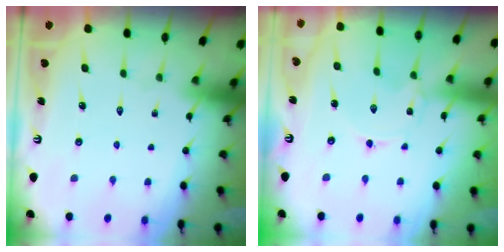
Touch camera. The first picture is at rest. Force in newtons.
{"total": 0.0}